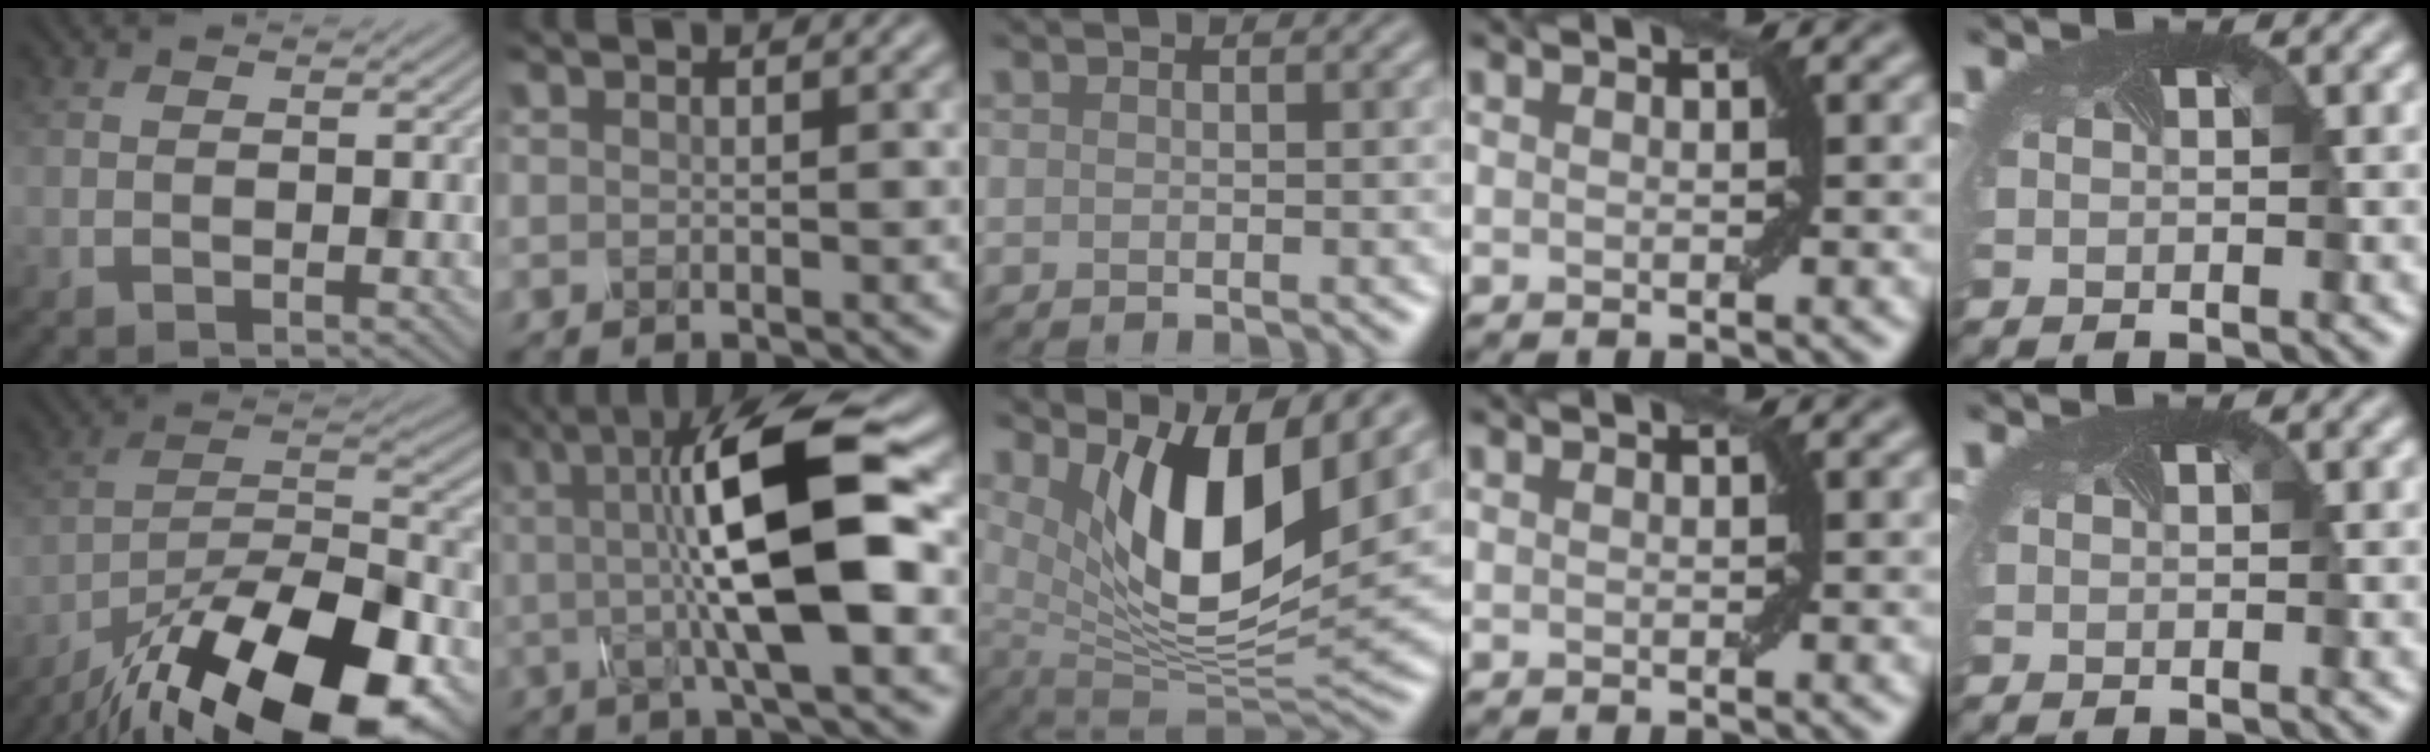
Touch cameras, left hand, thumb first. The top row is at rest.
{"thumb": {"total": 19.8, "force": [-13.9, 6.3, 12.7], "torque": [-0.203, -0.032, -0.232]}, "index": {"total": 11.3, "force": [1.2, 2.7, 10.9], "torque": [-0.170, 0.008, 0.019]}, "middle": {"total": 10.9, "force": [4.3, 3.8, 9.4], "torque": [-0.155, -0.022, 0.086]}}